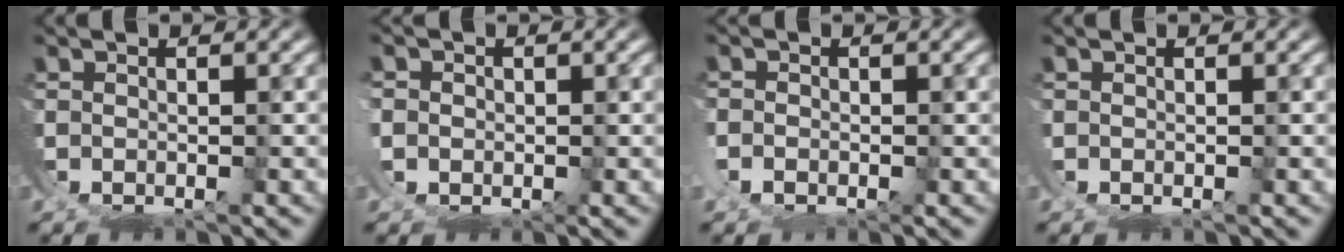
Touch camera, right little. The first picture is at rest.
{"total": 2.7, "force": [-0.4, 2.3, 1.2], "torque": [-0.040, -0.009, -0.008]}
{"total": 1.7, "force": [-1.2, 1.0, 0.5], "torque": [-0.021, -0.014, -0.019]}
{"total": 0.6, "force": [0.3, 0.4, 0.4], "torque": [-0.010, 0.001, 0.005]}